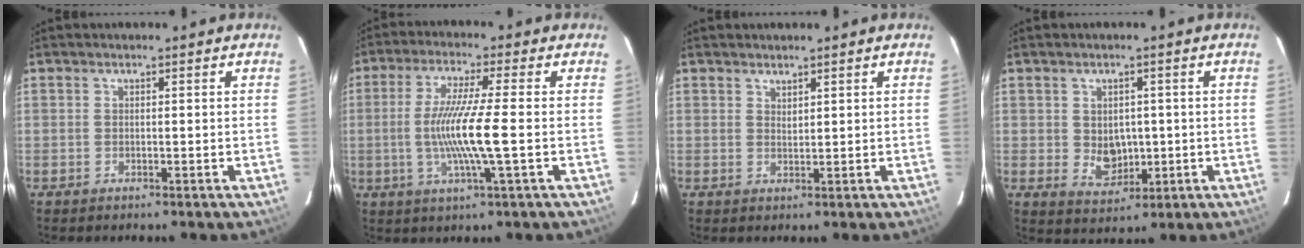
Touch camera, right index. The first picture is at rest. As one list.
[{"total": 10.5, "force": [-1.6, -0.6, 10.4], "torque": [-0.200, -0.012, -0.029]}, {"total": 1.2, "force": [1.1, 0.4, 0.3], "torque": [-0.003, 0.000, 0.021]}, {"total": 5.5, "force": [-0.2, 4.5, 3.1], "torque": [-0.056, -0.001, 0.011]}]